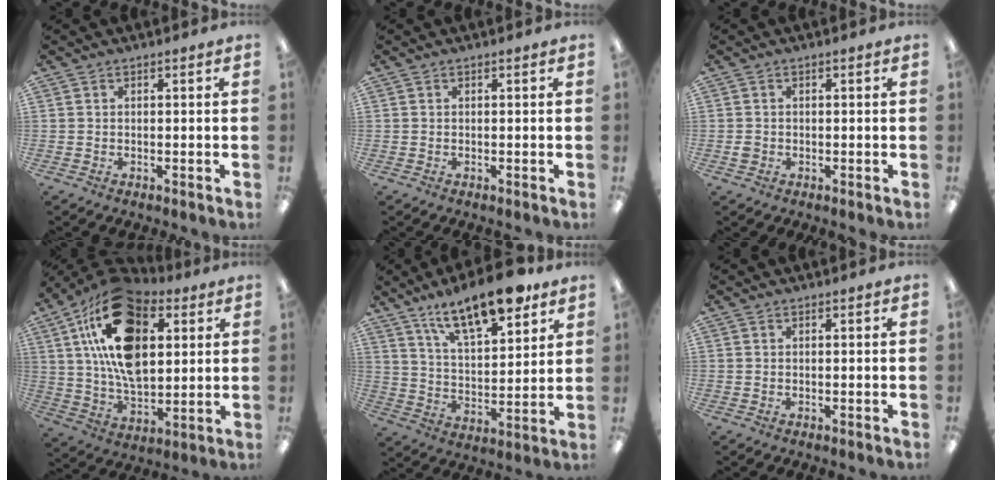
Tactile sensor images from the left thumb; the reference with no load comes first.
{"total": 0.0}
{"total": 1.3, "force": [-0.2, 1.2, 0.6], "torque": [-0.010, 0.004, -0.006]}
{"total": 23.0, "force": [9.4, 13.7, 16.0], "torque": [-0.293, -0.029, 0.159]}
{"total": 16.6, "force": [12.0, 5.6, 10.0], "torque": [-0.154, -0.063, 0.201]}
{"total": 0.0}